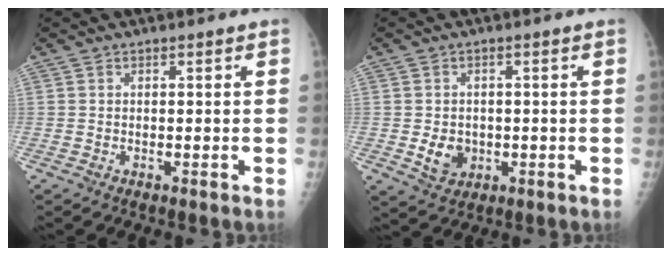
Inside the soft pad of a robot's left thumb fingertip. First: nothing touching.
{"total": 4.8, "force": [-0.7, 3.9, 2.7], "torque": [-0.028, 0.000, 0.000]}